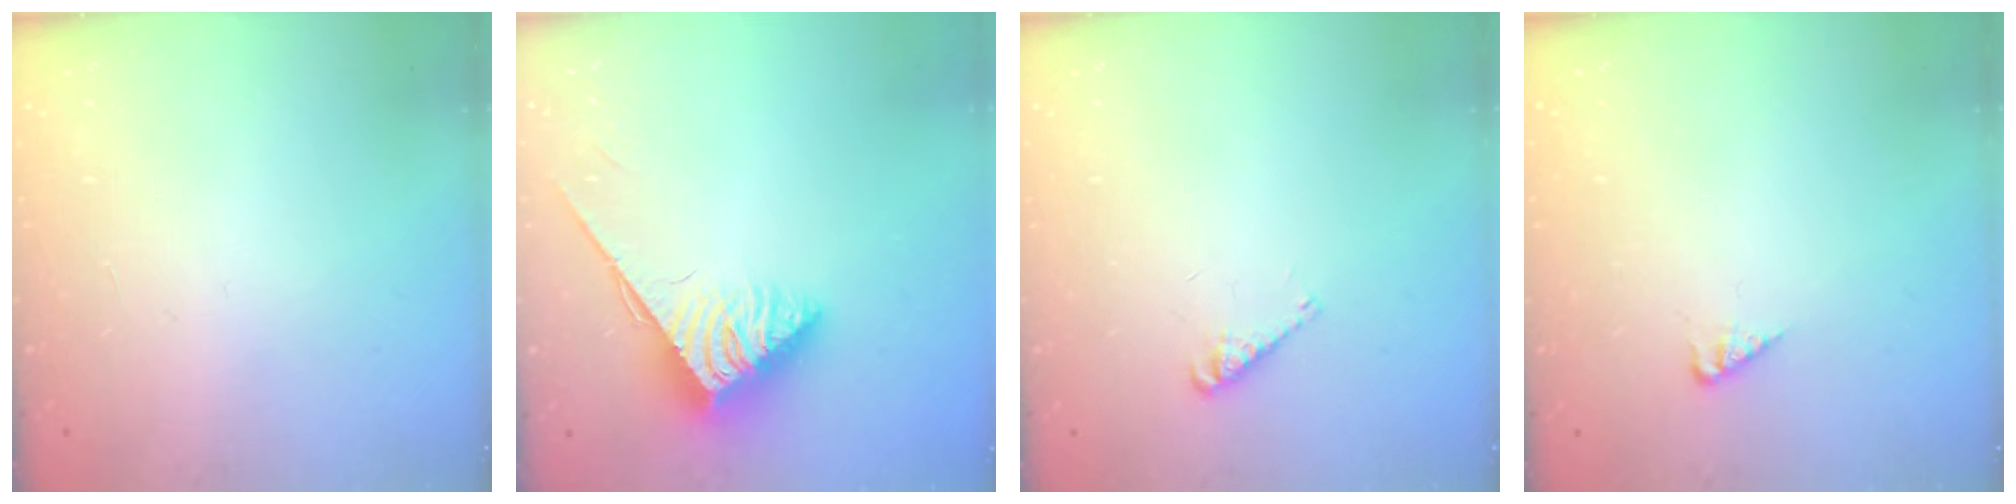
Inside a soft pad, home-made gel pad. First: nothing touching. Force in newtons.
{"total": 3.8, "press": 3.7, "slide": 0.5}
{"total": 2.7, "press": 2.7, "slide": 0.4}
{"total": 2.9, "press": 2.9, "slide": 0.4}